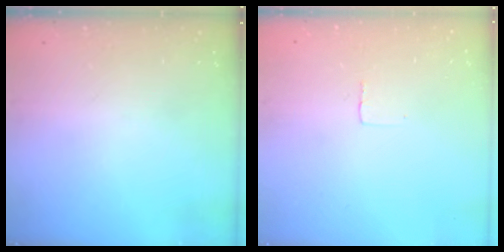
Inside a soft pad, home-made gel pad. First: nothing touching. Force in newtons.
{"total": 2.4, "press": 2.4, "slide": 0.1}